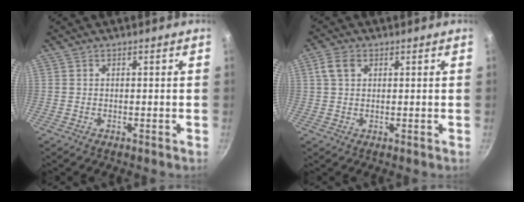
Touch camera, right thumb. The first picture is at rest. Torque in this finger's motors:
{"motor_torque": [0.22, 1.36, 1.19, 0.01, 0.38]}